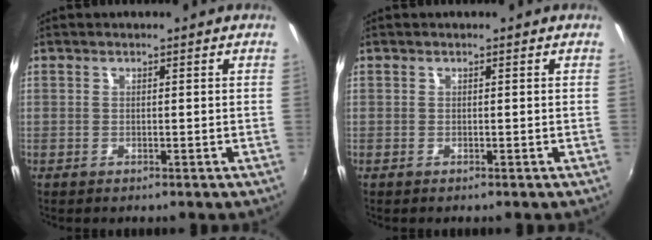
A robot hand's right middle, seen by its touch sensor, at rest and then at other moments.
{"total": 0.0}